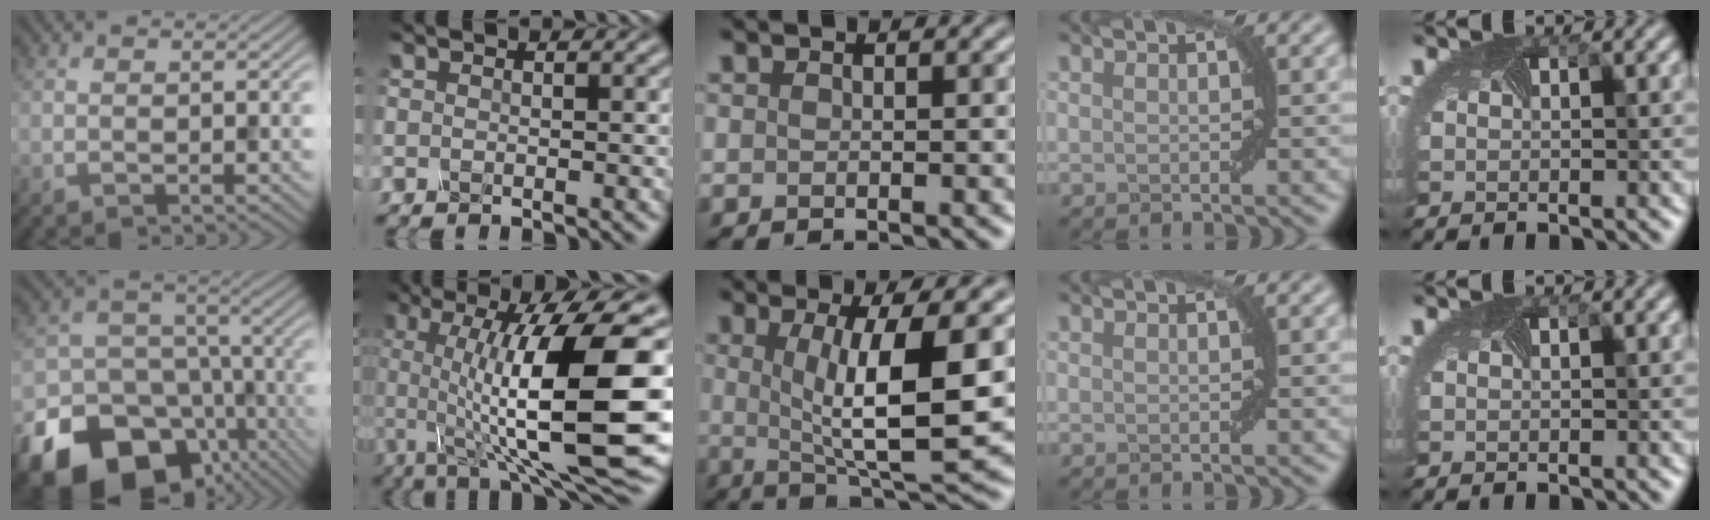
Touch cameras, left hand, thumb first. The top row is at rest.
{"thumb": {"total": 23.6, "force": [-12.9, 17.9, 8.3], "torque": [-0.156, -0.088, -0.205]}, "index": {"total": 15.2, "force": [-0.4, 3.9, 14.7], "torque": [-0.214, -0.001, -0.007]}, "middle": {"total": 8.7, "force": [1.0, 2.0, 8.4], "torque": [-0.132, -0.012, 0.023]}}